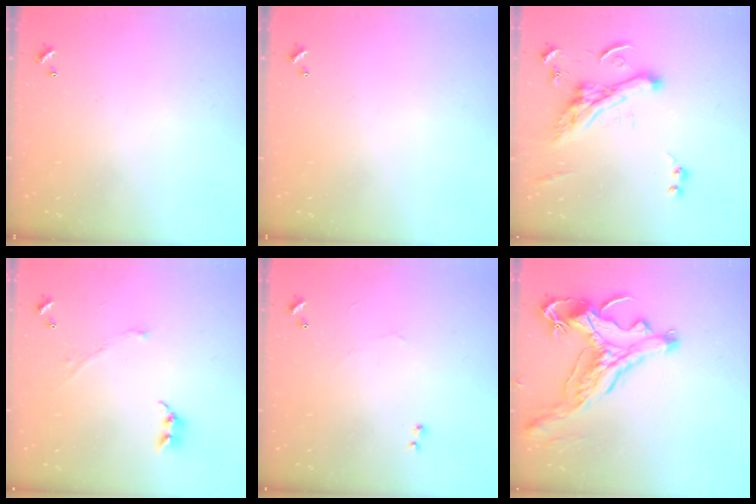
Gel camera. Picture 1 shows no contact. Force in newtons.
{"total": 0.0}
{"total": 6.7, "press": 6.5, "slide": 1.6}
{"total": 2.9, "press": 2.9, "slide": 0.4}
{"total": 1.0, "press": 0.5, "slide": 0.8}
{"total": 5.1, "press": 4.8, "slide": 1.7}